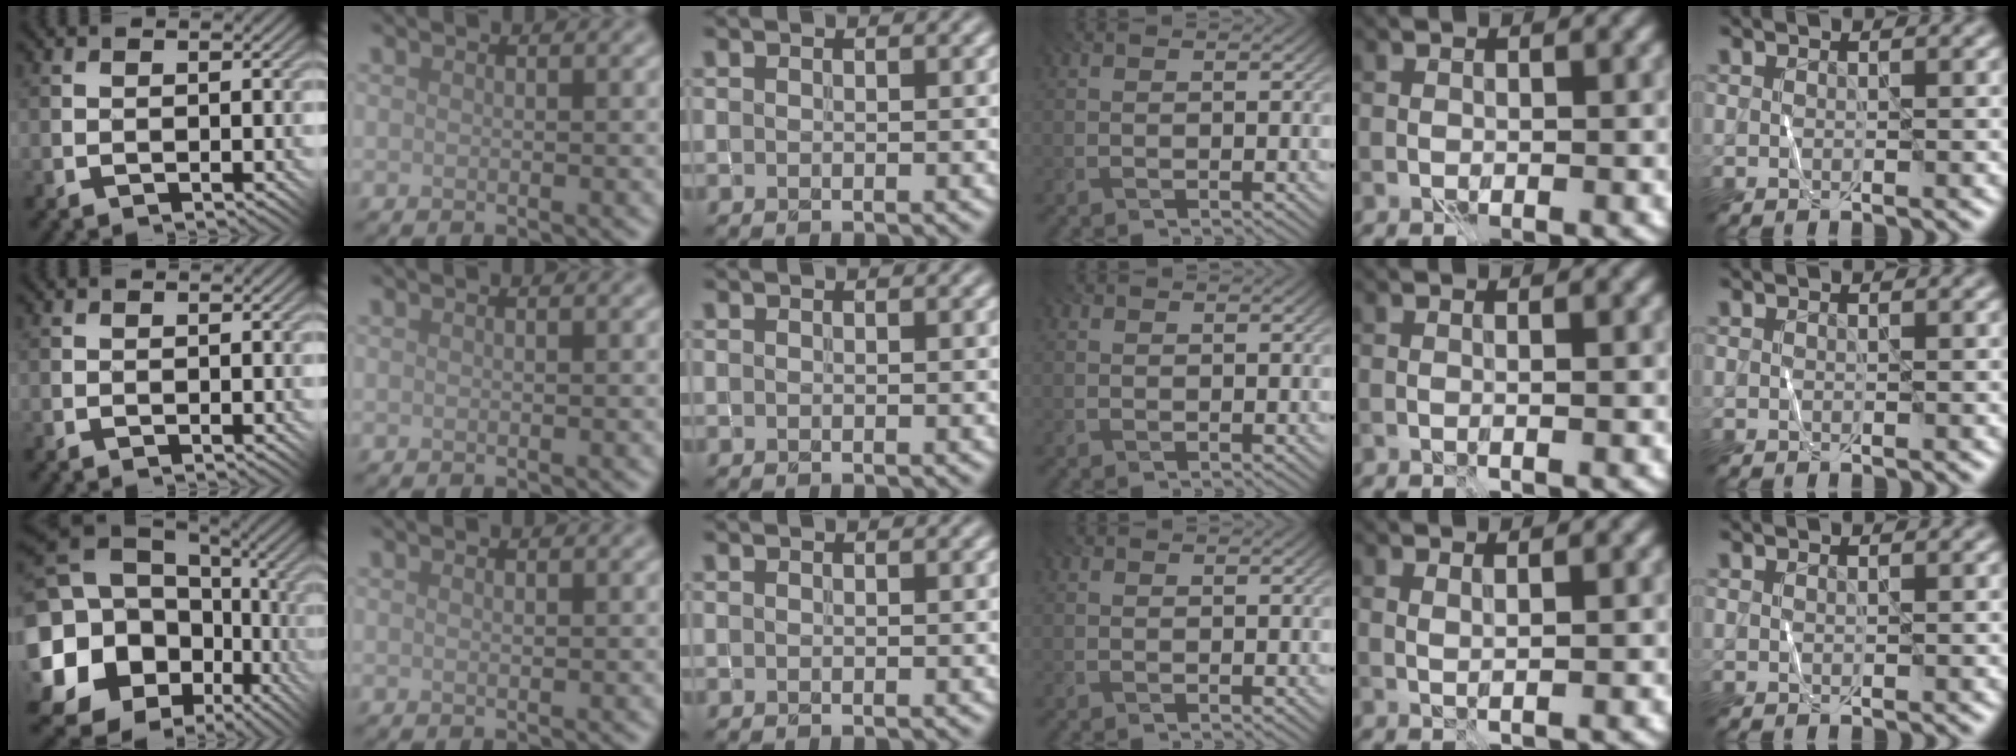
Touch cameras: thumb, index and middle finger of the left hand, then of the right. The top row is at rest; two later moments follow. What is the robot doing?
{"motion": "fold", "object": "shorts"}